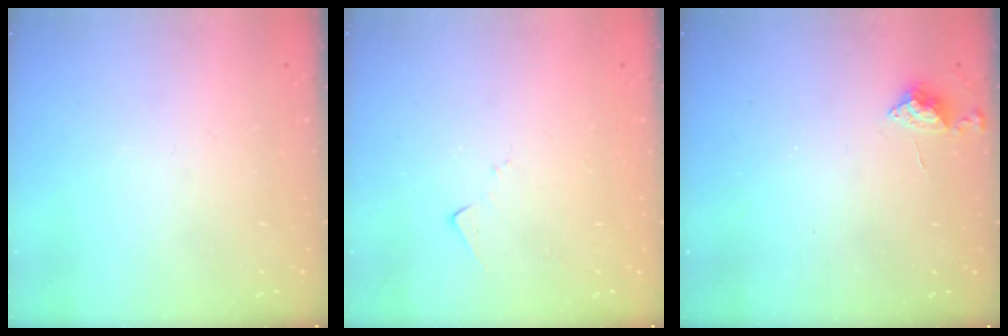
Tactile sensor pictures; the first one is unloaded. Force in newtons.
{"total": 6.1, "press": 6.1, "slide": 0.6}
{"total": 6.8, "press": 6.8, "slide": 0.8}